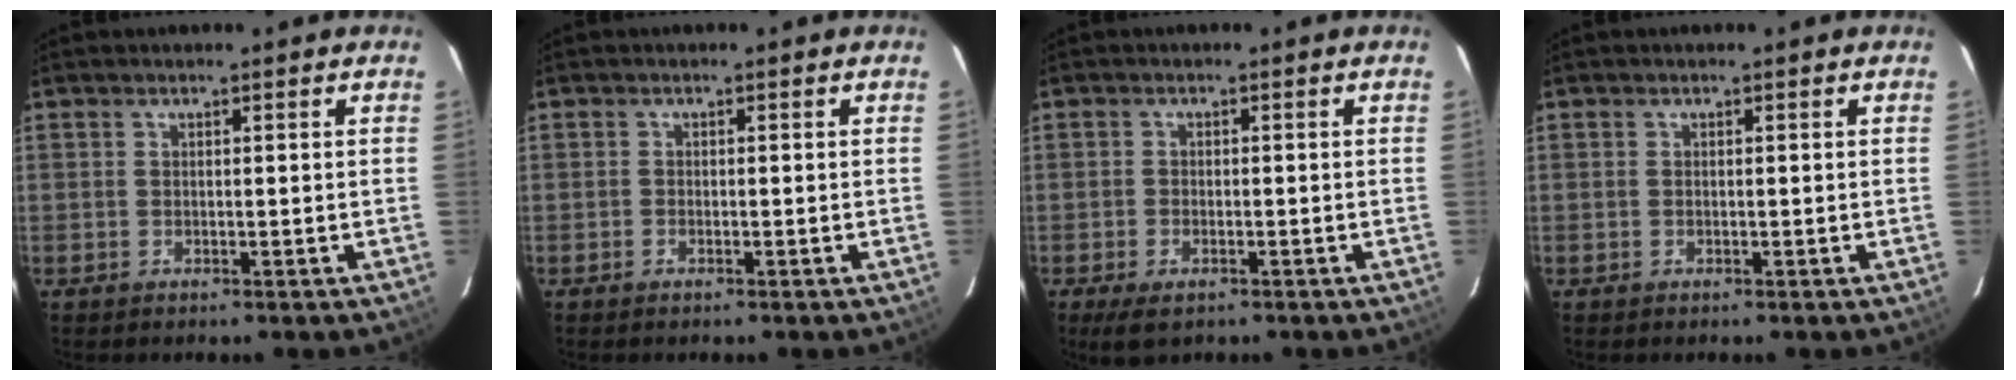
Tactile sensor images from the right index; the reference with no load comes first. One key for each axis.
{"total": 0.6, "fx": -0.5, "fy": 0.2, "fz": 0.2, "tx": -0.004, "ty": 0.001, "tz": -0.010}
{"total": 4.2, "fx": -2.6, "fy": 1.9, "fz": 2.7, "tx": -0.062, "ty": -0.013, "tz": -0.046}
{"total": 0.0}